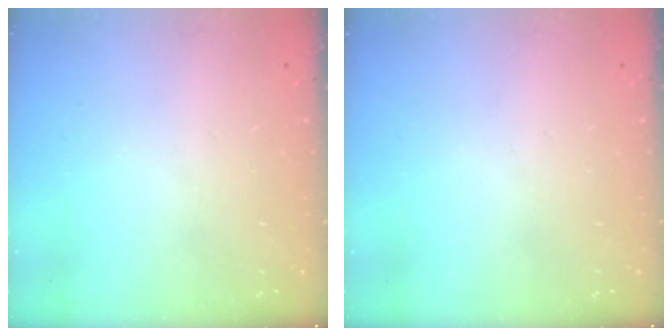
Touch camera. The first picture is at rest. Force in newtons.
{"total": 0.0}